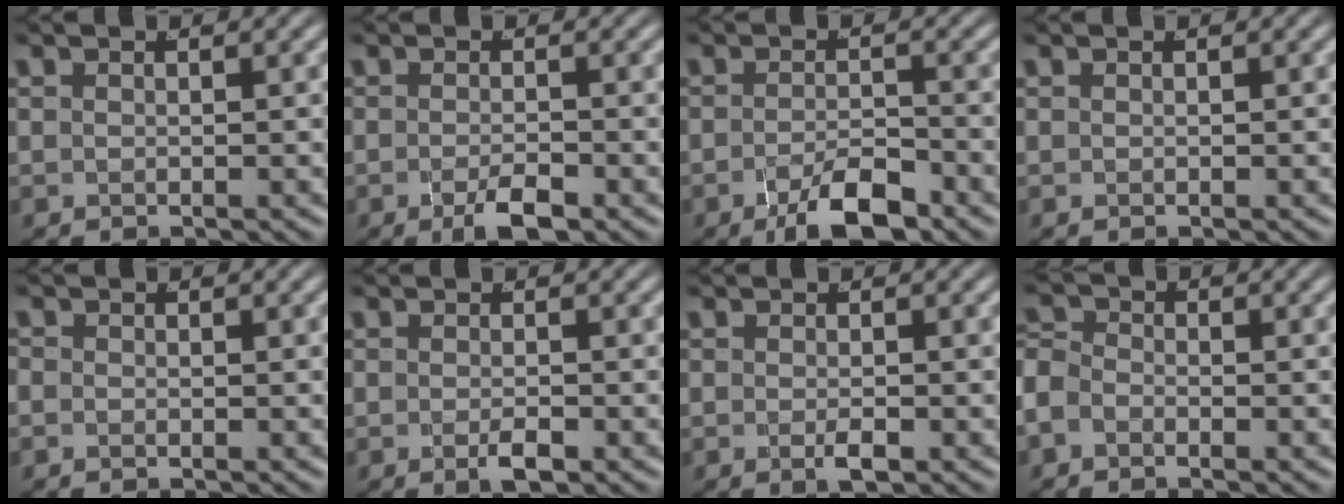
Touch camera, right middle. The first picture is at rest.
{"total": 2.8, "force": [-1.8, 0.6, 2.1], "torque": [-0.035, -0.007, -0.030]}
{"total": 4.5, "force": [-3.2, 1.0, 3.0], "torque": [-0.044, -0.010, -0.052]}
{"total": 0.0}
{"total": 1.1, "force": [-0.4, 0.9, 0.3], "torque": [-0.012, -0.006, -0.009]}
{"total": 1.5, "force": [-0.9, 0.3, 1.2], "torque": [-0.025, -0.005, -0.014]}
{"total": 1.2, "force": [-0.7, 0.3, 1.0], "torque": [-0.022, -0.005, -0.010]}
{"total": 2.9, "force": [-1.0, 2.4, 1.2], "torque": [-0.040, -0.015, -0.017]}